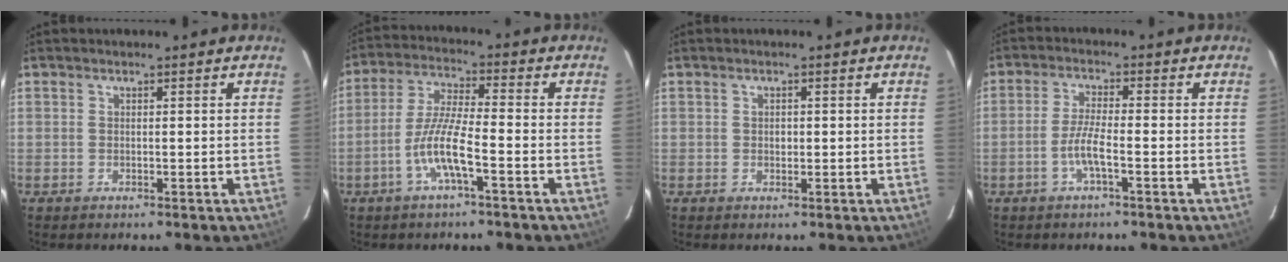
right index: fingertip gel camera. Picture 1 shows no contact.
{"total": 8.1, "force": [-3.6, 0.7, 7.2], "torque": [-0.152, 0.002, -0.069]}
{"total": 1.0, "force": [0.0, 0.9, 0.5], "torque": [-0.007, 0.003, 0.001]}
{"total": 4.3, "force": [-1.9, 0.3, 3.8], "torque": [-0.081, 0.000, -0.038]}